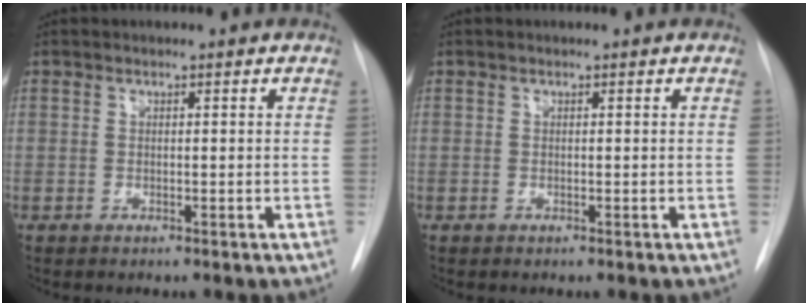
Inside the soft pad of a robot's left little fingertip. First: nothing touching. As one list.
[{"total": 0.0}]